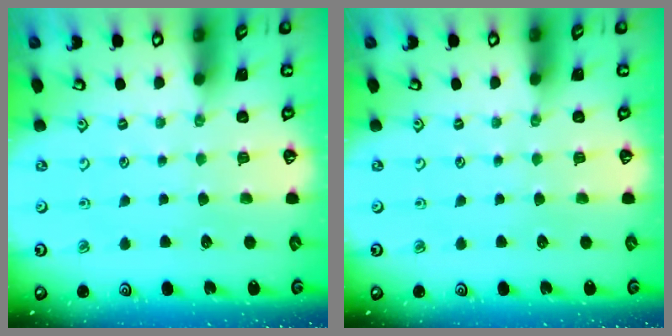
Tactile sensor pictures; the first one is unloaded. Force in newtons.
{"total": 0.0}